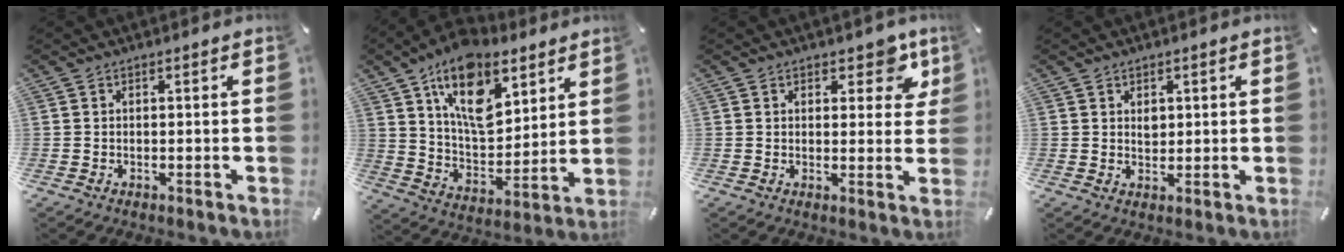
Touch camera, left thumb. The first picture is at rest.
{"total": 17.5, "force": [10.3, 9.6, 10.4], "torque": [-0.181, -0.043, 0.186]}
{"total": 7.7, "force": [4.5, 4.4, 4.5], "torque": [-0.035, -0.018, 0.071]}
{"total": 2.4, "force": [1.0, 1.9, 1.1], "torque": [0.002, -0.008, 0.013]}